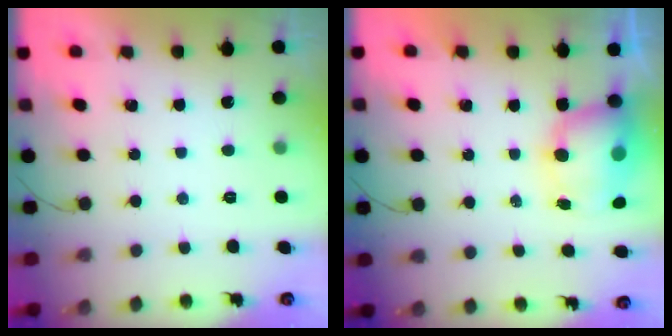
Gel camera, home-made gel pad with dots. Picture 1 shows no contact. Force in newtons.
{"total": 9.6, "press": 9.3, "slide": 2.6}